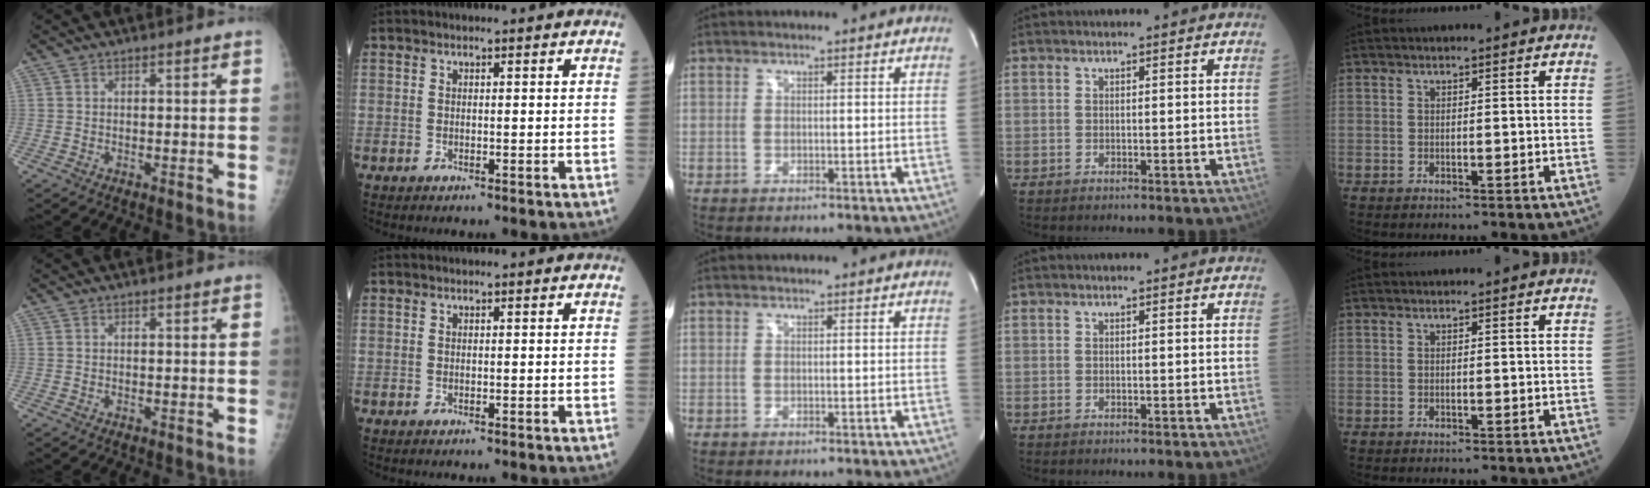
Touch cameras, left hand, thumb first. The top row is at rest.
{}